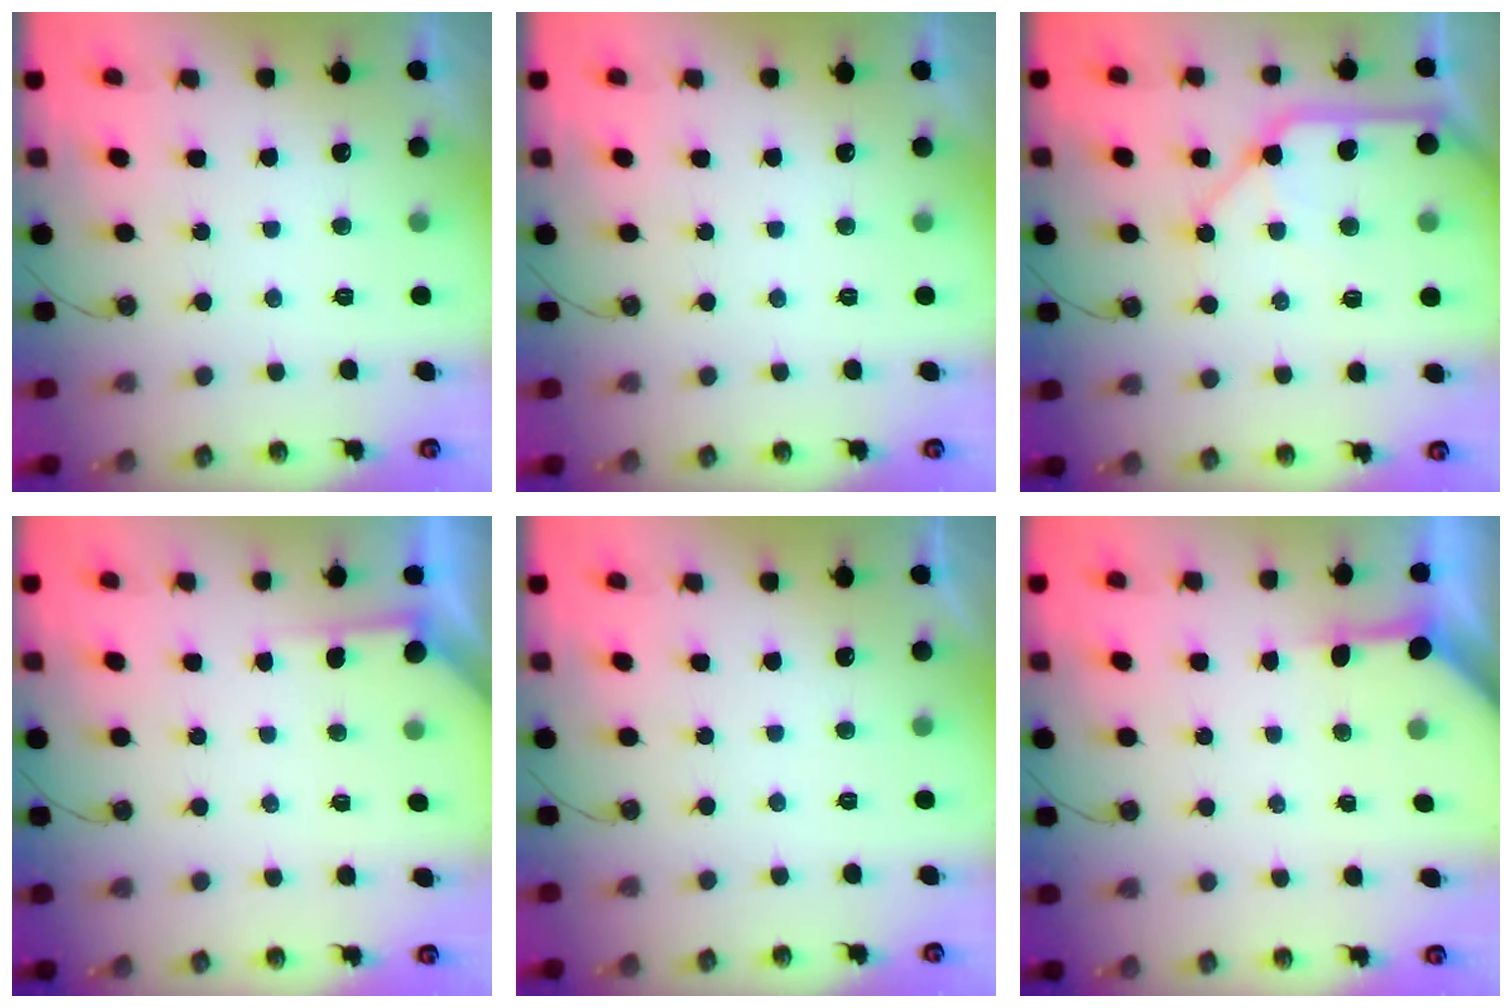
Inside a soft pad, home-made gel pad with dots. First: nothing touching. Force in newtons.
{"total": 0.0}
{"total": 14.9, "press": 14.8, "slide": 1.9}
{"total": 2.3, "press": 2.3, "slide": 0.3}
{"total": 0.0}
{"total": 3.4, "press": 3.3, "slide": 0.4}